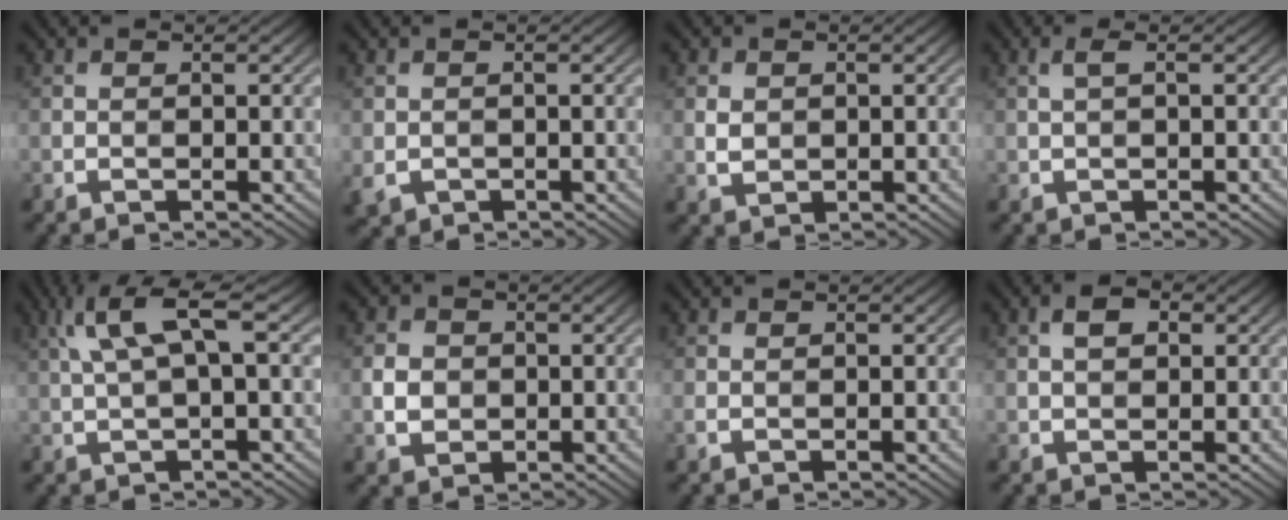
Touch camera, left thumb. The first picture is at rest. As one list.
[{"total": 1.9, "force": [-0.7, 1.5, 0.9], "torque": [-0.028, -0.013, -0.013]}, {"total": 1.9, "force": [0.3, 1.5, 1.0], "torque": [-0.024, -0.005, 0.006]}, {"total": 1.3, "force": [0.4, 0.2, 1.2], "torque": [-0.027, 0.007, 0.006]}, {"total": 6.8, "force": [2.3, 1.5, 6.2], "torque": [-0.134, 0.021, 0.044]}, {"total": 3.2, "force": [0.0, 2.8, 1.4], "torque": [-0.036, -0.004, -0.005]}, {"total": 0.8, "force": [-0.1, 0.7, 0.5], "torque": [-0.016, -0.003, -0.001]}, {"total": 2.6, "force": [0.9, 1.5, 1.9], "torque": [-0.037, 0.003, 0.013]}]